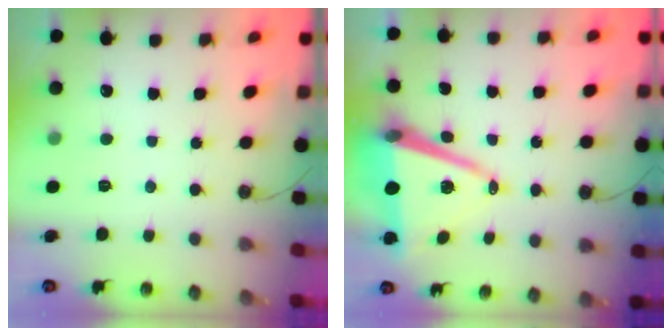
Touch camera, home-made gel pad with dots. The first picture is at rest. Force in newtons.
{"total": 12.3, "press": 11.6, "slide": 4.2}